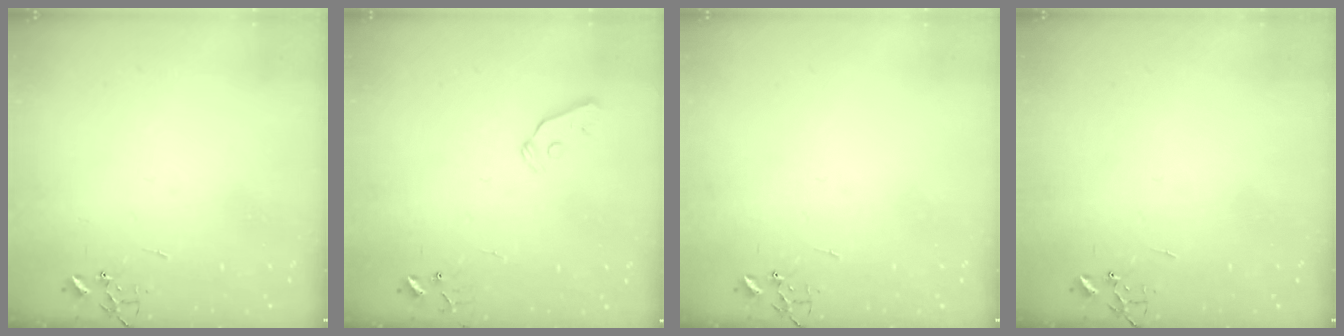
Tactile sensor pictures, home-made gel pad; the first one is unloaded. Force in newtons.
{"total": 5.9, "press": 5.8, "slide": 0.7}
{"total": 0.0}
{"total": 0.0}